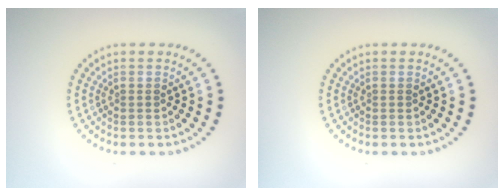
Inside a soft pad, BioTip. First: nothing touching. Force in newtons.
{"total": 0.0}